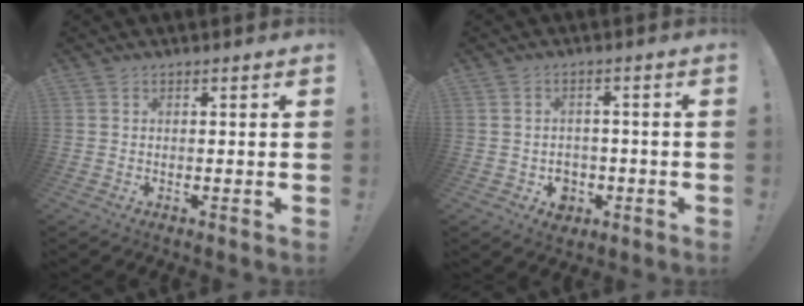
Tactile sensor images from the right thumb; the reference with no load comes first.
{"total": 5.0, "force": [-1.5, 4.5, 1.7], "torque": [-0.021, 0.008, -0.023]}